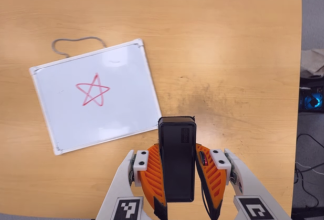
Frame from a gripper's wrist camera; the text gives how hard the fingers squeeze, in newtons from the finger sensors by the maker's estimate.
{"total": 4.7, "left": 3.5, "right": 6.0}